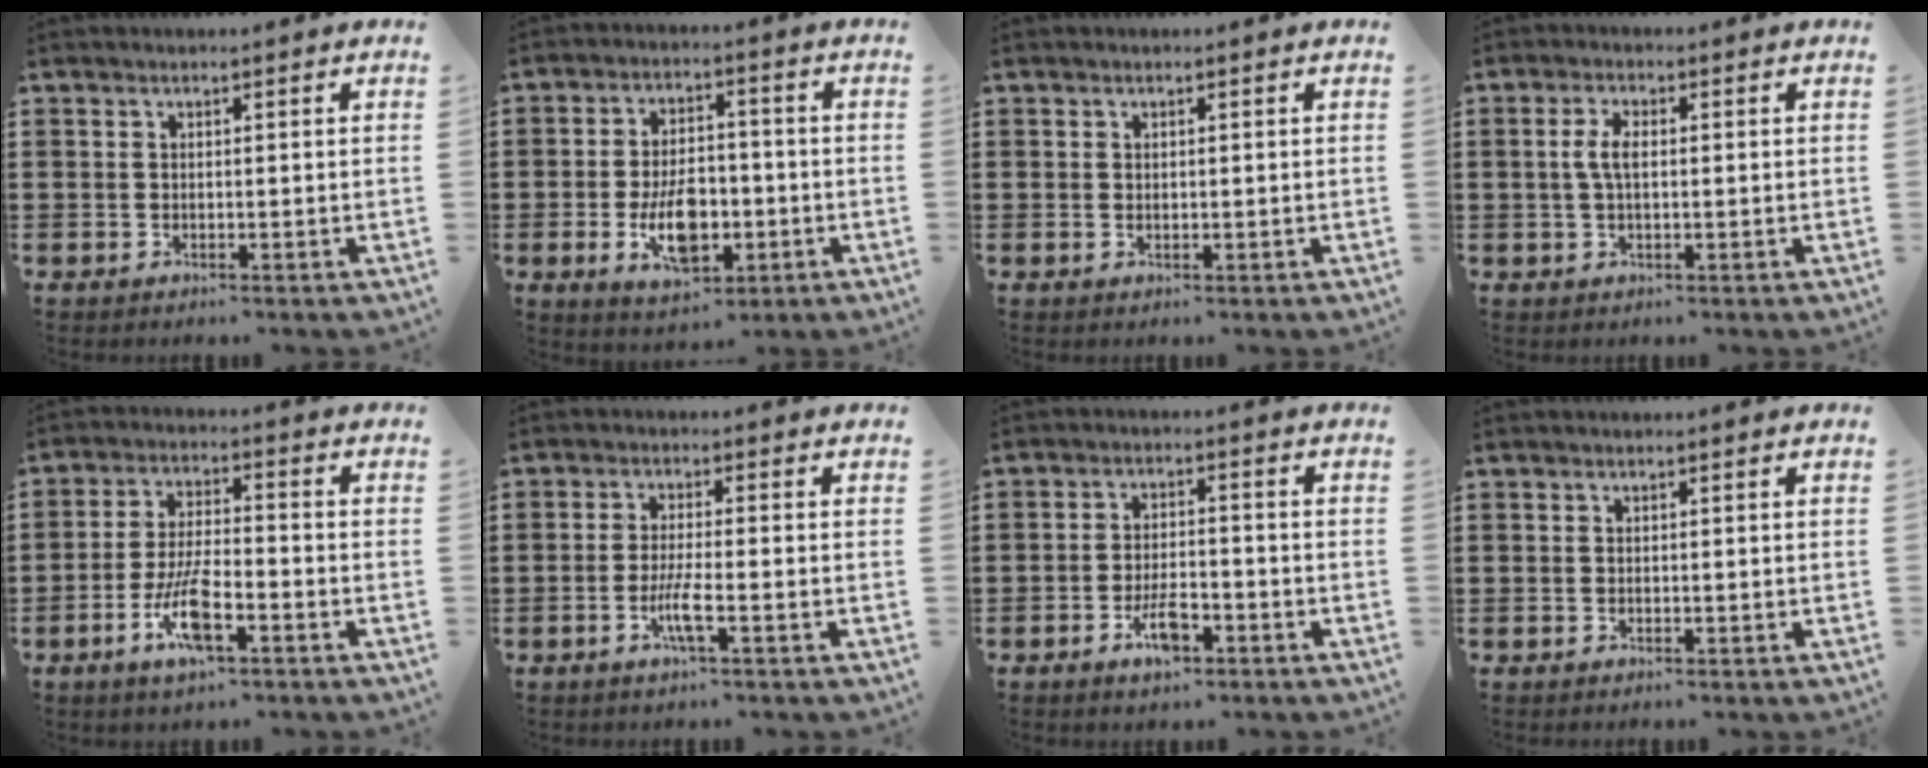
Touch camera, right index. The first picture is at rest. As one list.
[{"total": 8.8, "force": [-2.4, 4.8, 6.9], "torque": [-0.113, -0.004, -0.046]}, {"total": 0.5, "force": [0.3, 0.4, 0.2], "torque": [-0.005, 0.004, 0.005]}, {"total": 3.4, "force": [0.3, 1.4, 3.1], "torque": [-0.068, 0.003, 0.002]}, {"total": 8.1, "force": [-3.6, 2.2, 6.9], "torque": [-0.158, -0.014, -0.071]}, {"total": 4.5, "force": [-1.9, 0.3, 4.1], "torque": [-0.090, -0.015, -0.038]}, {"total": 5.1, "force": [-2.7, 1.8, 3.9], "torque": [-0.085, 0.002, -0.054]}, {"total": 0.0}]